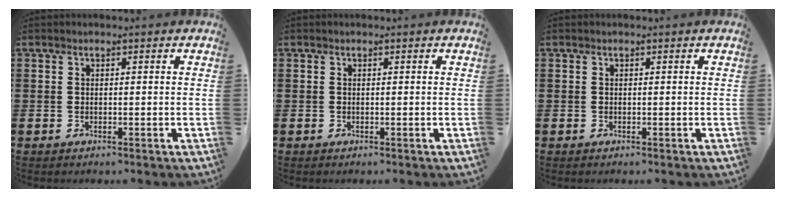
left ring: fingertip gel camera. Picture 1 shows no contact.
{"total": 0.0}
{"total": 0.0}